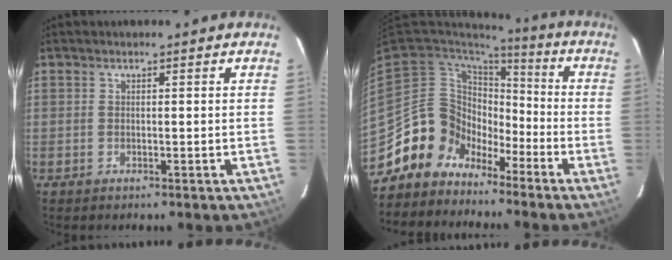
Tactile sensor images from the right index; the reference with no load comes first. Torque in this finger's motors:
{"motor_torque": [0.80, -0.80, 0.55, 0.05]}